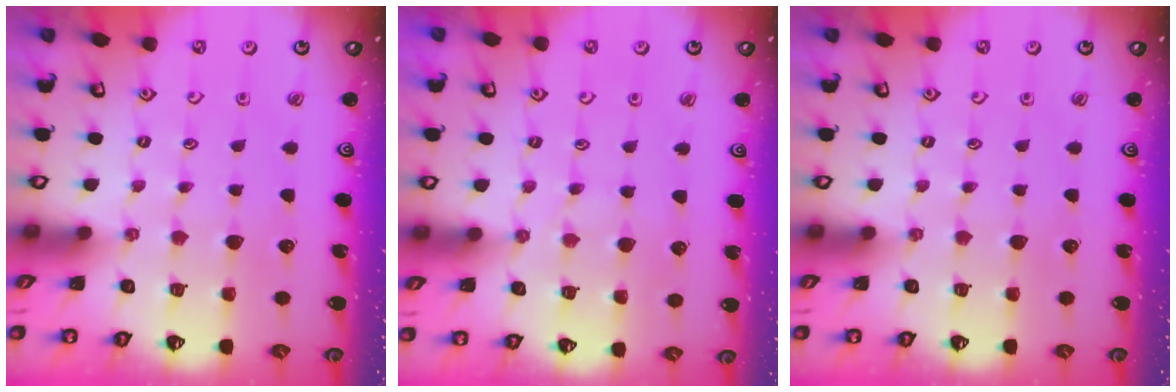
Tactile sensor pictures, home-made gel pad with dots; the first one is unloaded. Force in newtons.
{"total": 4.0, "press": 4.0, "slide": 0.2}
{"total": 0.0}